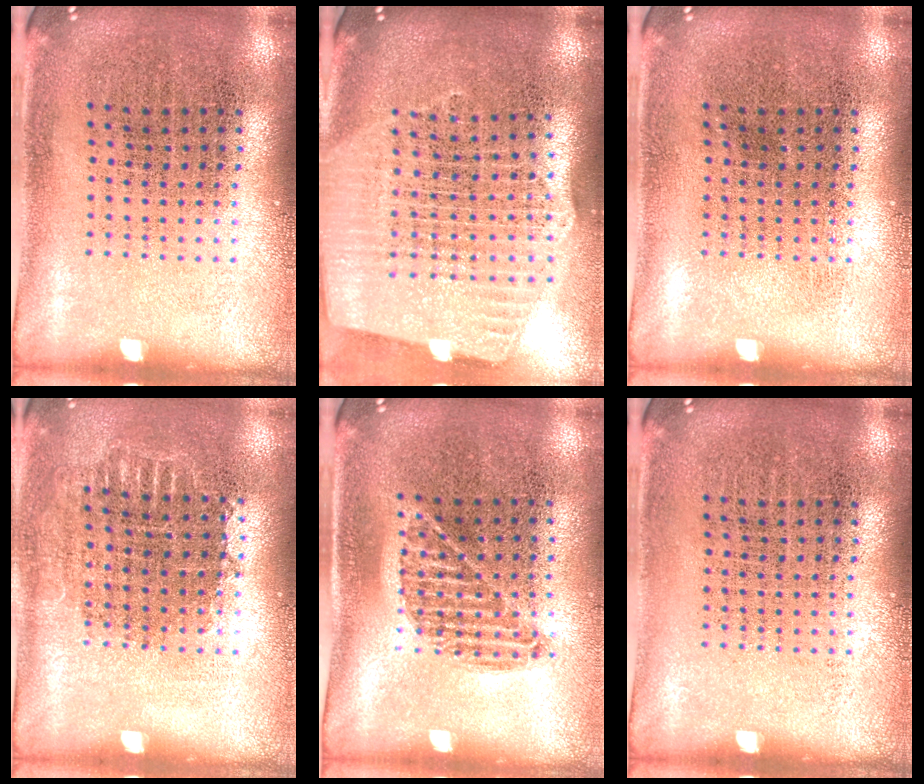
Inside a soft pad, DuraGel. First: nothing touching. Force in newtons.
{"total": 2.5, "press": 2.1, "slide": 1.4}
{"total": 0.0}
{"total": 0.8, "press": 0.7, "slide": 0.3}
{"total": 0.9, "press": 0.8, "slide": 0.5}
{"total": 0.0}